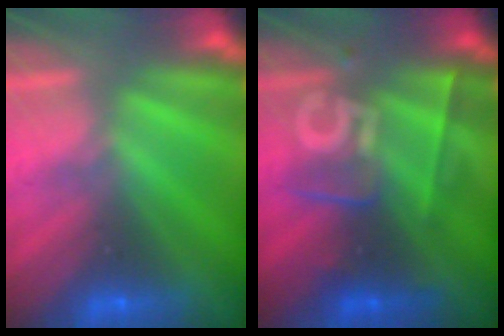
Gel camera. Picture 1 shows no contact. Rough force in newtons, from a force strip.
{"total": 2.5}